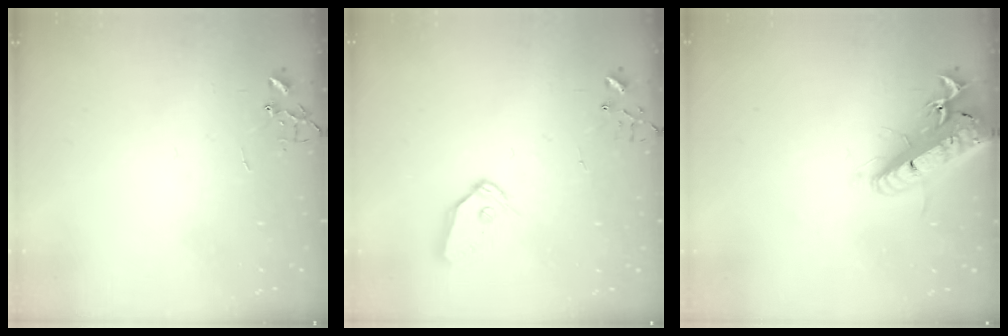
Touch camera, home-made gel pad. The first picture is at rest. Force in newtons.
{"total": 8.9, "press": 8.8, "slide": 0.6}
{"total": 23.1, "press": 22.6, "slide": 5.0}